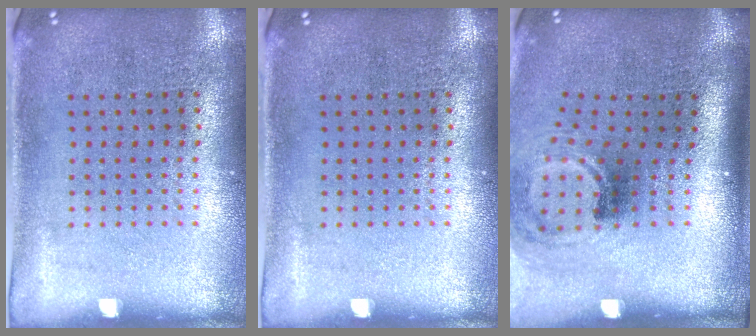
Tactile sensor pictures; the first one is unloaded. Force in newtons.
{"total": 0.0}
{"total": 1.8, "press": 1.1, "slide": 1.4}